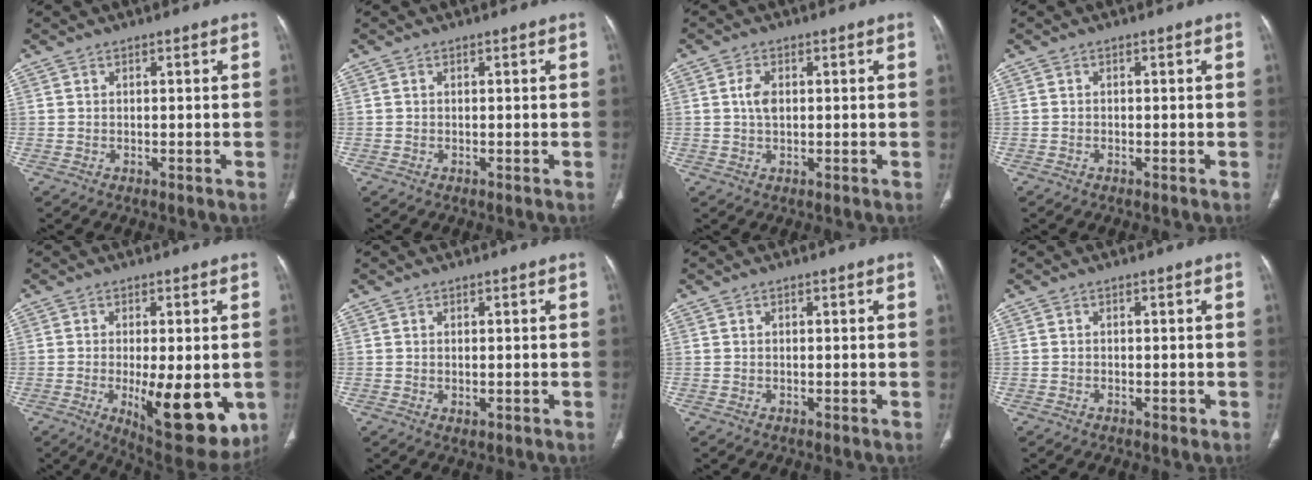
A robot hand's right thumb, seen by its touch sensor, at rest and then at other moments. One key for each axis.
{"total": 0.0}
{"total": 3.2, "fx": 0.4, "fy": 2.0, "fz": 2.5, "tx": -0.049, "ty": 0.001, "tz": 0.007}
{"total": 0.0}
{"total": 16.9, "fx": -3.9, "fy": 6.6, "fz": 15.1, "tx": -0.183, "ty": -0.024, "tz": -0.036}
{"total": 1.2, "fx": -0.2, "fy": 0.7, "fz": 1.0, "tx": -0.019, "ty": -0.005, "tz": 0.001}
{"total": 0.0}
{"total": 0.8, "fx": -0.4, "fy": 0.5, "fz": 0.5, "tx": -0.006, "ty": -0.001, "tz": -0.006}